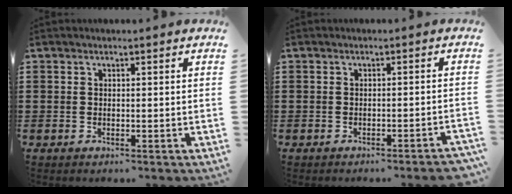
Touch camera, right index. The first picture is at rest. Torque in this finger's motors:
{"motor_torque": [1.57, 0.57, 0.24, 0.01]}